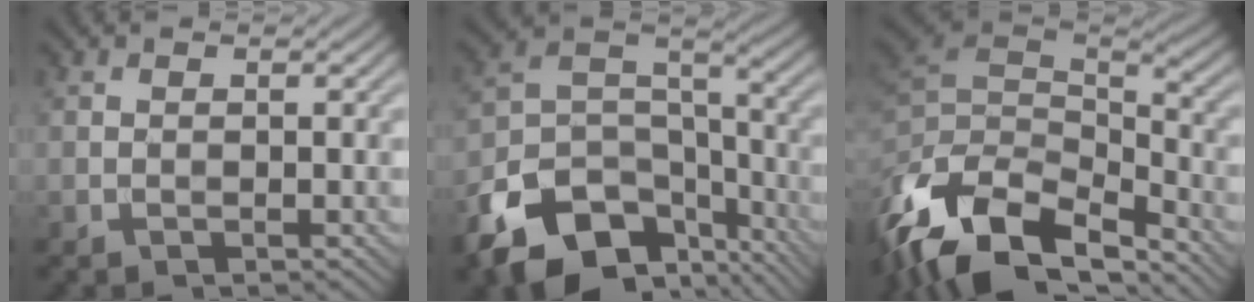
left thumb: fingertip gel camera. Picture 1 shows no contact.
{"total": 14.9, "force": [-9.5, 8.8, 7.4], "torque": [-0.178, -0.039, -0.158]}
{"total": 15.3, "force": [-9.1, 7.6, 9.6], "torque": [-0.261, -0.032, -0.138]}